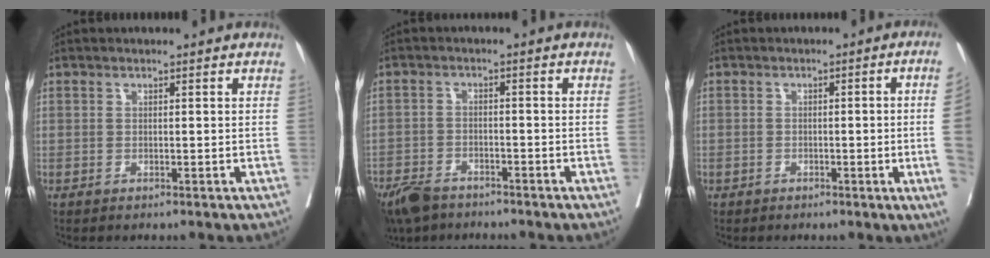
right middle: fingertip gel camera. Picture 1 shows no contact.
{"total": 7.3, "force": [-6.0, 2.8, 2.9], "torque": [-0.052, -0.013, -0.106]}
{"total": 5.4, "force": [-1.0, -0.7, 5.3], "torque": [-0.060, 0.000, -0.016]}